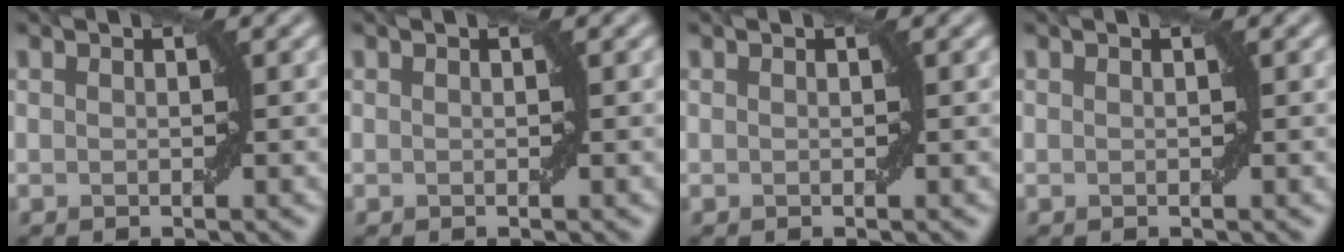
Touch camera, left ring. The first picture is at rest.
{"total": 0.0}
{"total": 0.0}
{"total": 0.0}